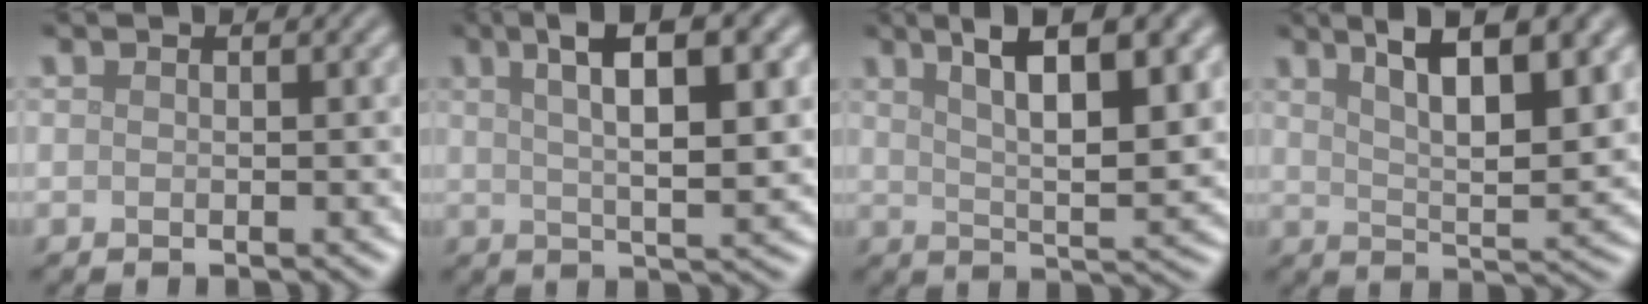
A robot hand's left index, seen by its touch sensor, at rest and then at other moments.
{"total": 7.4, "force": [2.8, 1.9, 6.6], "torque": [-0.094, 0.007, 0.043]}
{"total": 8.6, "force": [4.1, 2.5, 7.1], "torque": [-0.103, 0.009, 0.067]}
{"total": 9.3, "force": [4.8, 2.8, 7.4], "torque": [-0.103, 0.012, 0.073]}